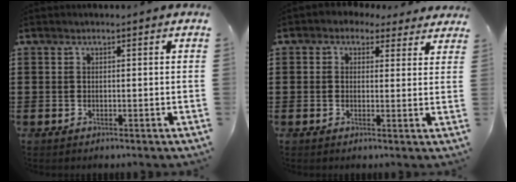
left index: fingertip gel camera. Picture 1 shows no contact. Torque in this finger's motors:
{"motor_torque": [2.14, 0.00, 0.58, 0.00]}